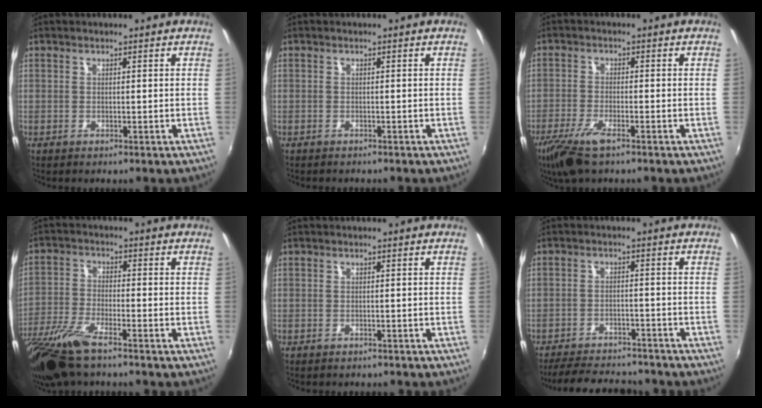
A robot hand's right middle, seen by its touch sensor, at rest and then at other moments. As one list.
[{"total": 1.0, "force": [-1.0, 0.2, 0.3], "torque": [-0.008, -0.004, -0.013]}, {"total": 7.4, "force": [-5.0, 1.8, 5.2], "torque": [-0.128, -0.022, -0.099]}, {"total": 12.1, "force": [-9.2, 2.2, 7.5], "torque": [-0.169, -0.038, -0.181]}, {"total": 1.6, "force": [-1.5, 0.4, 0.4], "torque": [-0.012, -0.008, -0.019]}, {"total": 14.1, "force": [-12.5, 3.9, 5.2], "torque": [-0.119, -0.001, -0.175]}]